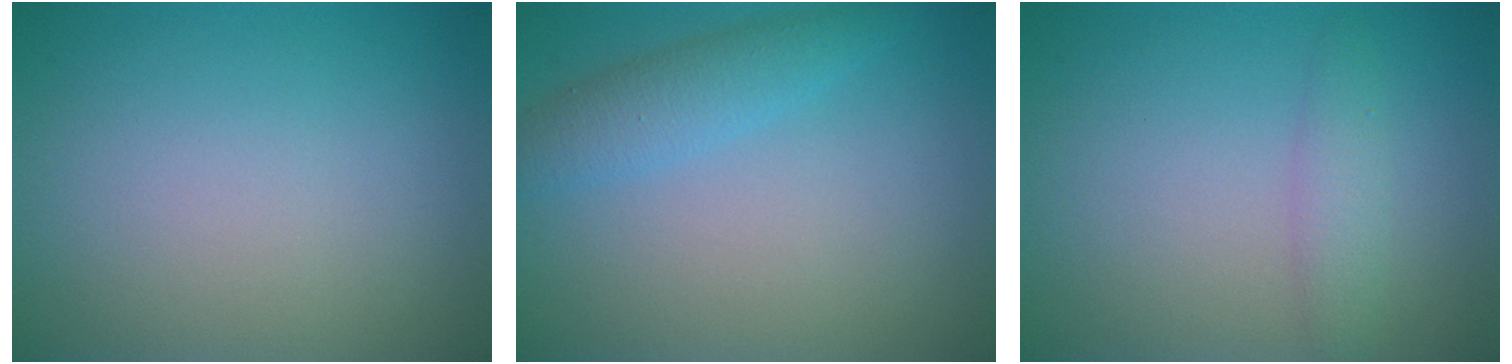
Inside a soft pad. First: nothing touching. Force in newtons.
{"total": 2.7, "press": 2.7, "slide": 0.0}
{"total": 1.8, "press": 1.8, "slide": 0.1}